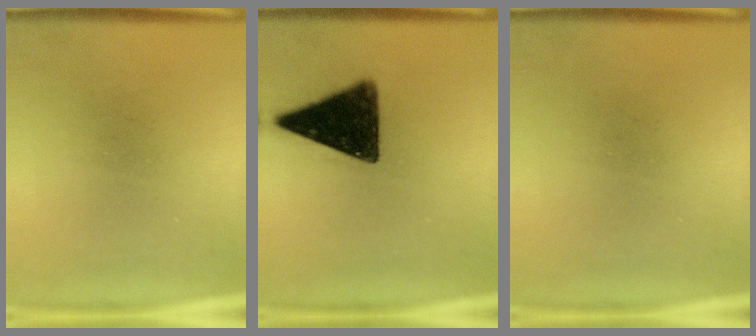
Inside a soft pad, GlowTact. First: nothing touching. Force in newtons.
{"total": 14.7}
{"total": 0.0}